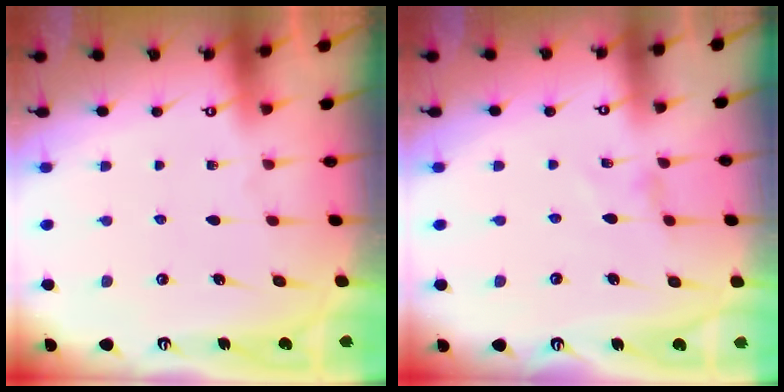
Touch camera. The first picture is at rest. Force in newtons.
{"total": 0.0}